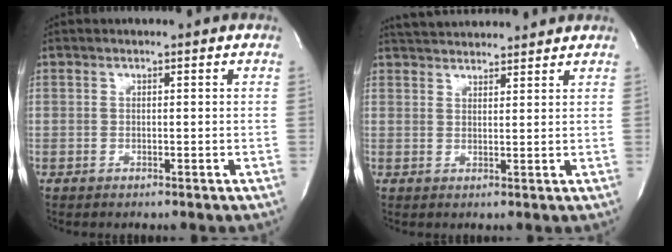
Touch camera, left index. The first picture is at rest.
{"total": 9.1, "force": [8.7, 1.4, 2.4], "torque": [-0.043, 0.031, 0.127]}